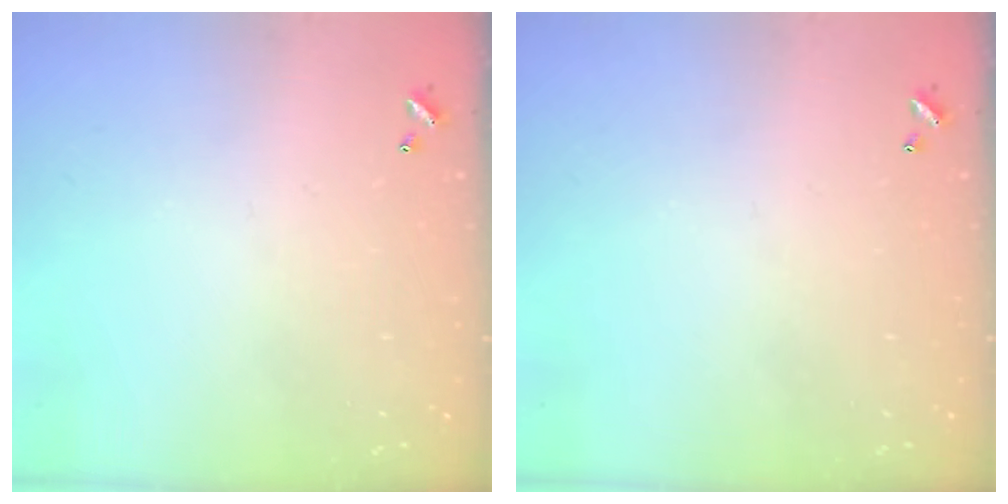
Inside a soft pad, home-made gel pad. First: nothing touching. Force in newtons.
{"total": 0.0}